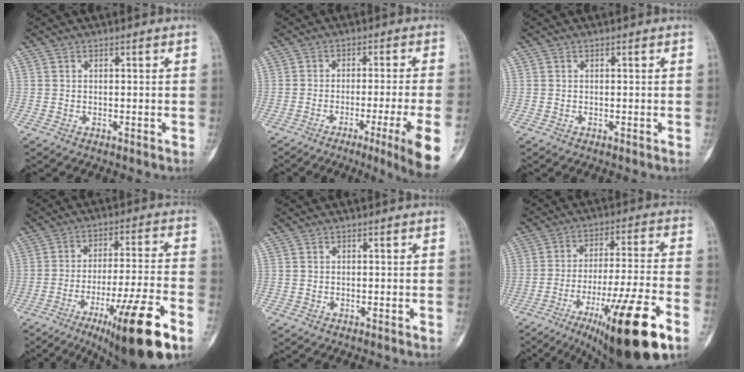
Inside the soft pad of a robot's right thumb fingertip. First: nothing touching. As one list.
[{"total": 11.0, "force": [-5.1, -0.8, 9.7], "torque": [-0.142, -0.003, -0.075]}, {"total": 0.0}, {"total": 18.8, "force": [-9.9, 2.4, 15.9], "torque": [-0.244, 0.037, -0.151]}, {"total": 0.0}, {"total": 22.1, "force": [-11.4, 3.7, 18.6], "torque": [-0.281, 0.035, -0.177]}]